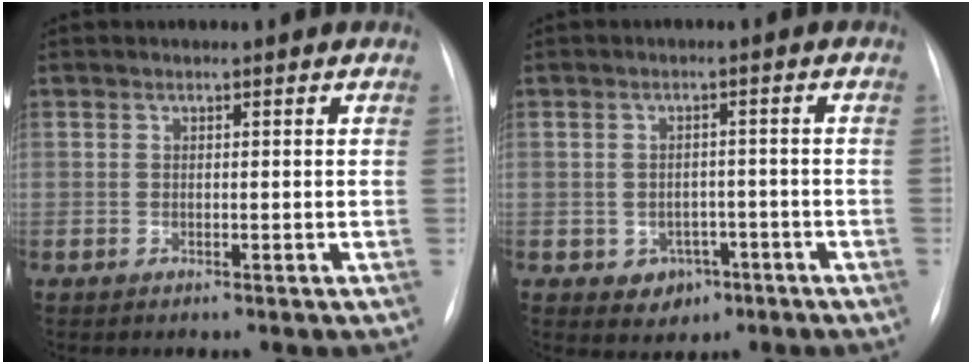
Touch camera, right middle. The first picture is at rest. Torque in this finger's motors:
{"motor_torque": [0.47, -0.49, 0.04, 0.01]}